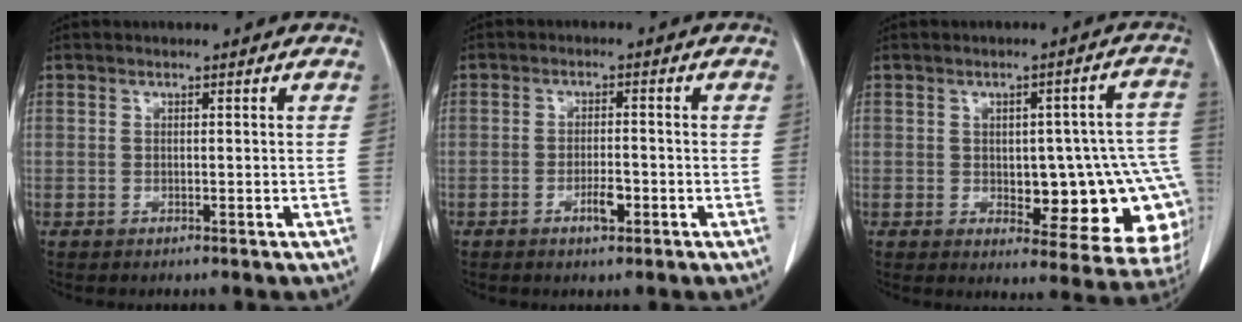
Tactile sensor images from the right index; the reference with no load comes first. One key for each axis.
{"total": 3.1, "fx": -1.5, "fy": 0.9, "fz": 2.6, "tx": -0.044, "ty": 0.002, "tz": -0.023}
{"total": 17.1, "fx": -2.7, "fy": 6.7, "fz": 15.5, "tx": -0.109, "ty": 0.033, "tz": -0.012}